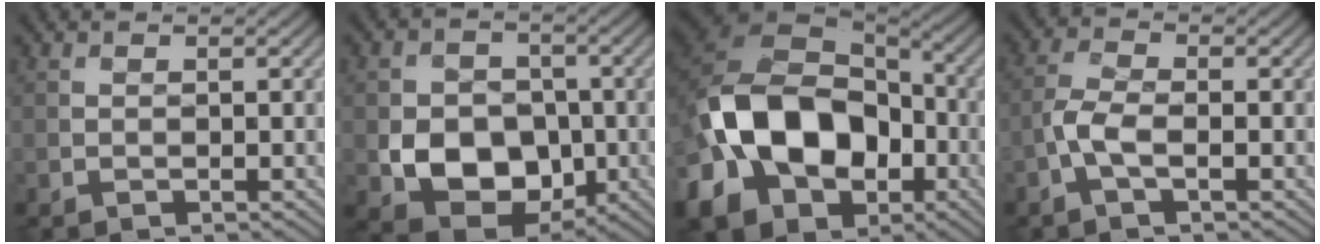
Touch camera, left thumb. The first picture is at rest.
{"total": 9.3, "force": [-2.3, 7.0, 5.6], "torque": [-0.112, -0.018, -0.046]}
{"total": 17.4, "force": [-4.4, 12.9, 10.9], "torque": [-0.241, -0.026, -0.076]}
{"total": 3.7, "force": [-1.4, 1.4, 3.1], "torque": [-0.077, 0.006, -0.039]}